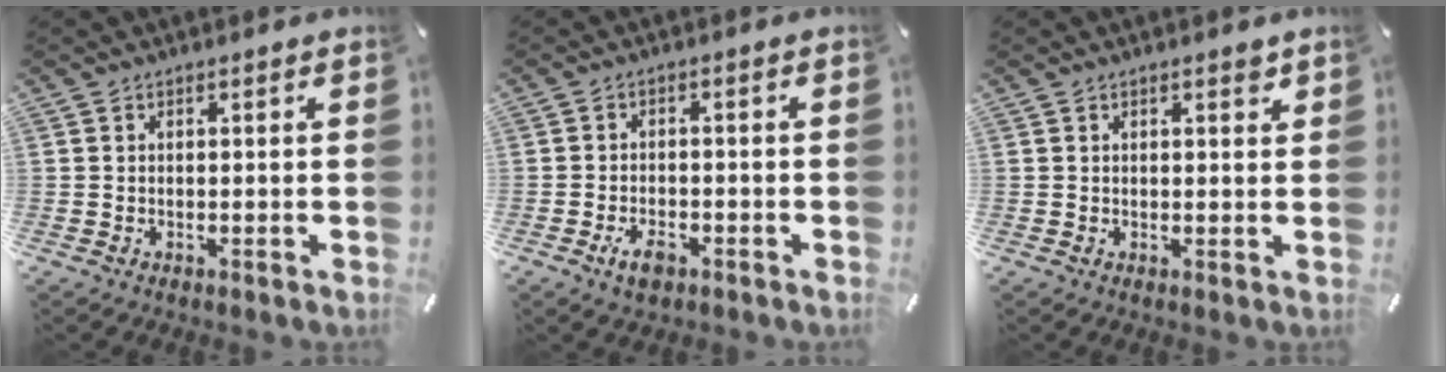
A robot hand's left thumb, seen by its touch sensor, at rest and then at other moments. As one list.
[{"total": 4.3, "force": [-2.2, 2.4, 2.8], "torque": [-0.058, 0.008, -0.042]}, {"total": 1.7, "force": [0.8, 0.9, 1.2], "torque": [-0.010, -0.002, 0.010]}]